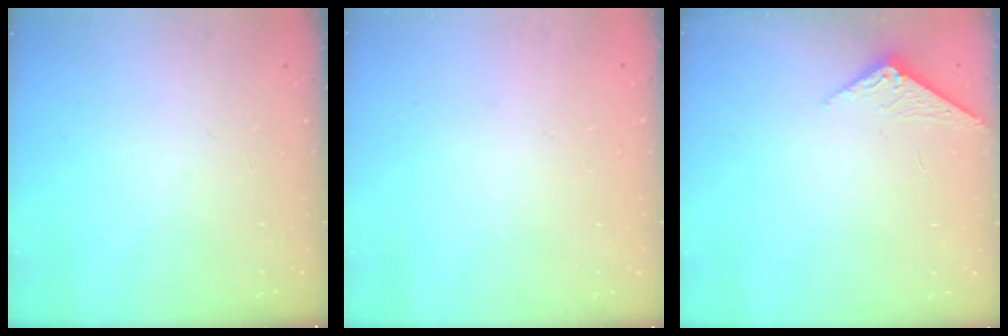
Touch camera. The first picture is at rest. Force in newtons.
{"total": 0.0}
{"total": 2.4, "press": 2.4, "slide": 0.3}